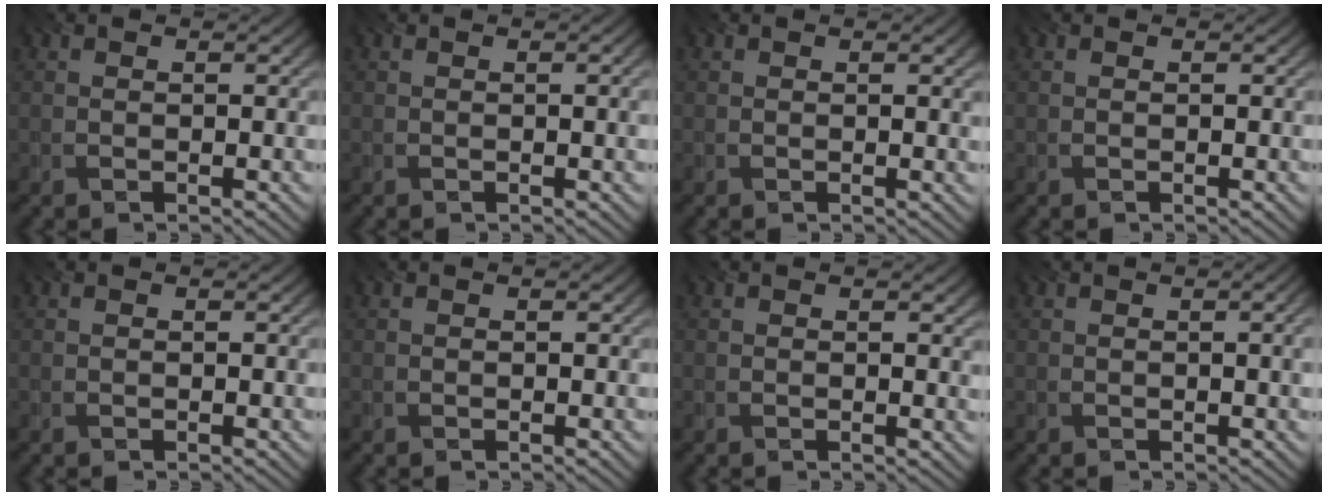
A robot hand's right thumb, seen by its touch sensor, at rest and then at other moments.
{"total": 1.0, "force": [0.1, 0.0, 1.0], "torque": [-0.012, 0.002, 0.001]}
{"total": 1.0, "force": [0.5, 0.1, 0.9], "torque": [-0.010, -0.002, 0.009]}
{"total": 0.0}
{"total": 0.0}
{"total": 0.0}
{"total": 1.3, "force": [0.7, 0.4, 1.0], "torque": [-0.016, -0.003, 0.010]}
{"total": 1.9, "force": [0.3, 0.1, 1.9], "torque": [-0.022, 0.003, 0.004]}